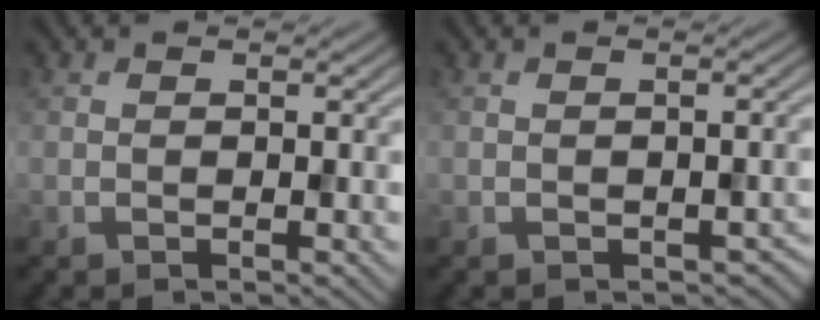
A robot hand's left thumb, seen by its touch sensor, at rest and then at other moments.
{"total": 2.1, "force": [-1.0, 1.3, 1.3], "torque": [-0.019, -0.011, -0.007]}